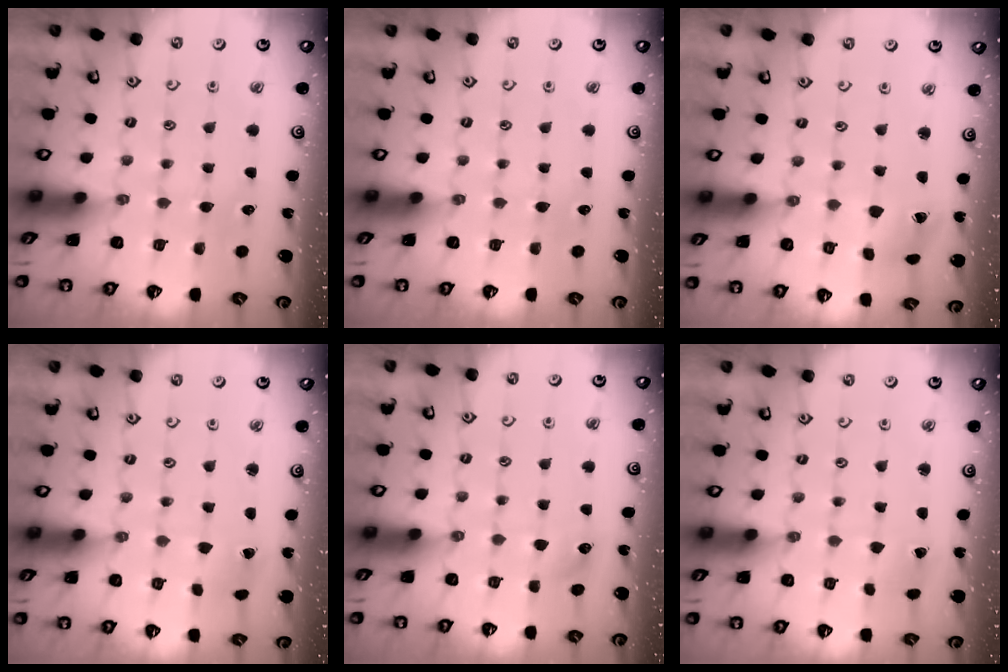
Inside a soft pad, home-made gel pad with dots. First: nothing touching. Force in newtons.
{"total": 0.0}
{"total": 4.1, "press": 4.1, "slide": 0.5}
{"total": 0.7, "press": 0.7, "slide": 0.1}
{"total": 4.7, "press": 4.7, "slide": 0.6}
{"total": 0.7, "press": 0.7, "slide": 0.1}